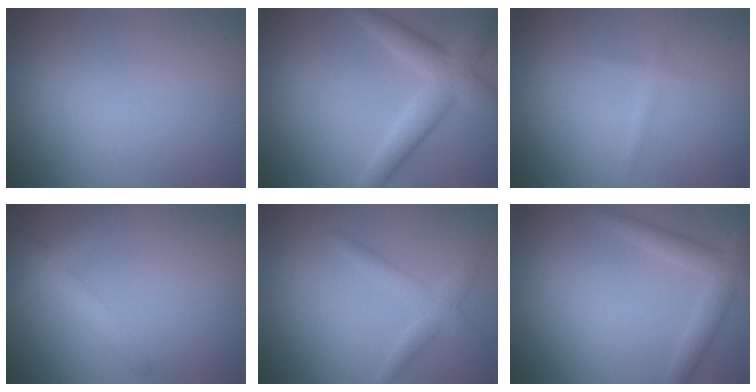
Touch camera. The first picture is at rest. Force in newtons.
{"total": 4.5, "press": 4.5, "slide": 0.1}
{"total": 0.8, "press": 0.8, "slide": 0.0}
{"total": 2.9, "press": 2.9, "slide": 0.1}
{"total": 2.4, "press": 2.4, "slide": 0.2}
{"total": 2.7, "press": 2.7, "slide": 0.1}